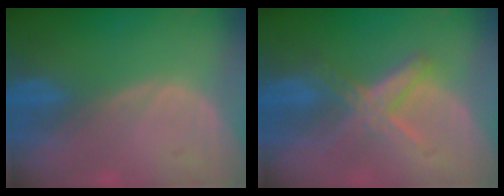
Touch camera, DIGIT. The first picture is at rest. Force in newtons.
{"total": 6.0, "press": 5.4, "slide": 2.5}